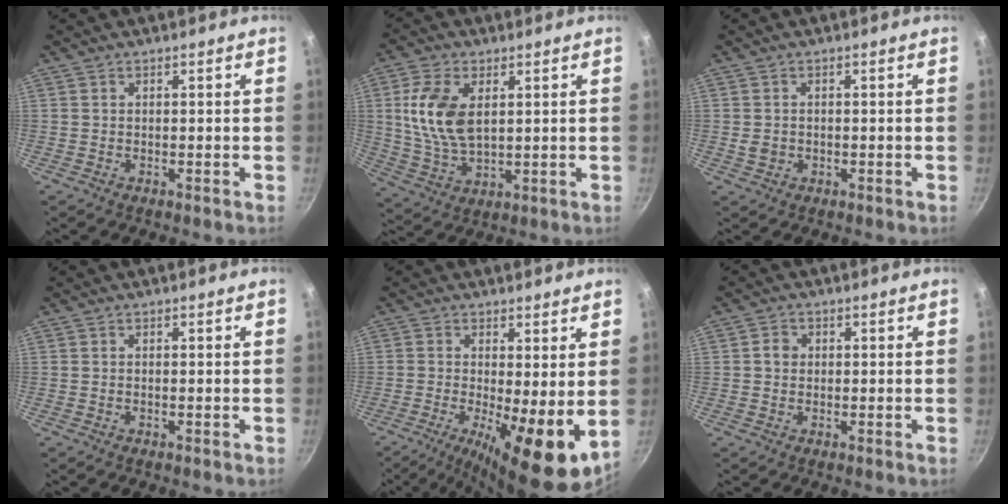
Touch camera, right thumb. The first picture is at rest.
{"total": 11.8, "force": [2.6, 6.8, 9.3], "torque": [-0.178, -0.015, 0.057]}
{"total": 2.0, "force": [-0.3, 1.7, 1.1], "torque": [-0.019, 0.002, -0.003]}
{"total": 0.0}
{"total": 12.2, "force": [-1.3, 3.6, 11.6], "torque": [-0.179, -0.017, -0.017]}
{"total": 2.2, "force": [0.1, 2.0, 1.0], "torque": [-0.008, 0.008, -0.001]}